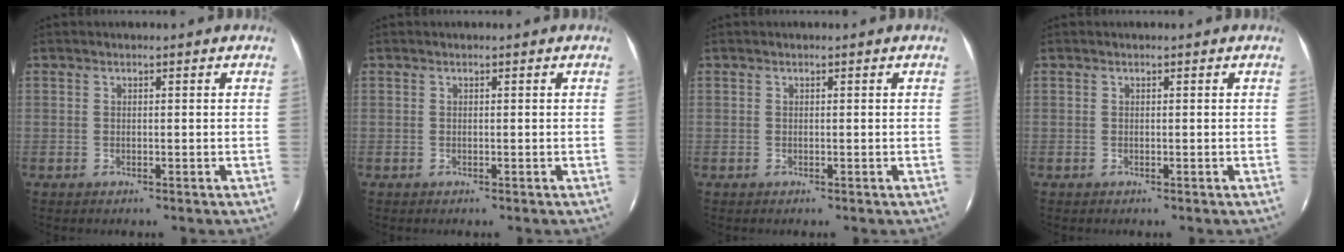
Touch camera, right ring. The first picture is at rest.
{"total": 0.0}
{"total": 0.0}
{"total": 0.0}